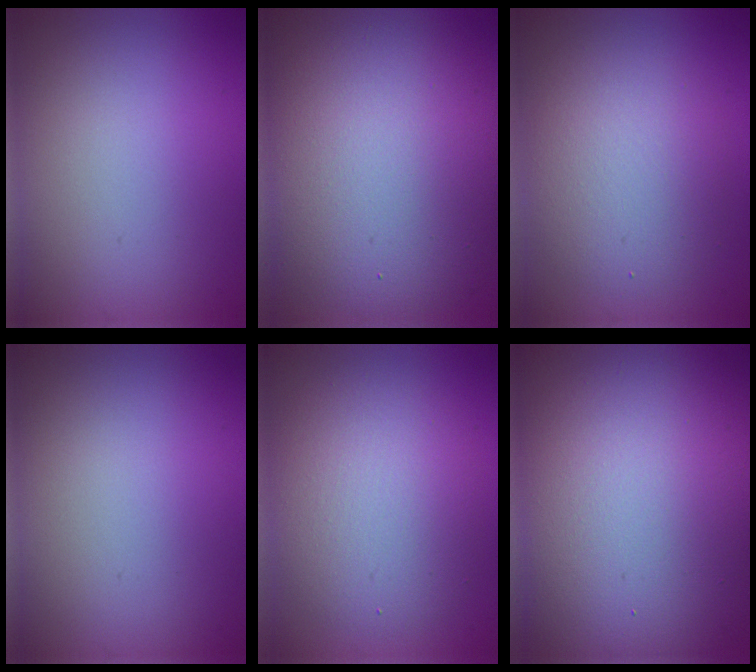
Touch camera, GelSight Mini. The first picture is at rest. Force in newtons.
{"total": 12.0, "press": 11.9, "slide": 0.6}
{"total": 4.3, "press": 4.3, "slide": 0.4}
{"total": 0.0}
{"total": 5.5, "press": 5.5, "slide": 0.2}
{"total": 17.8, "press": 17.7, "slide": 1.7}